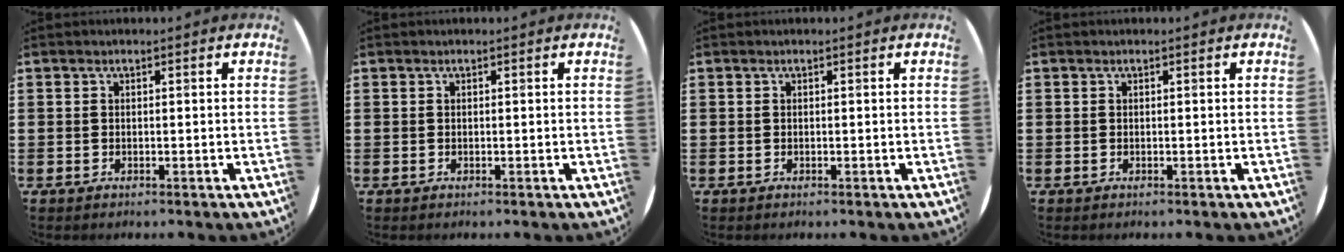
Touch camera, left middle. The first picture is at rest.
{"total": 0.0}
{"total": 0.0}
{"total": 0.0}